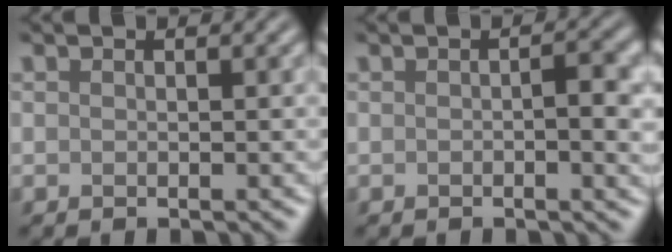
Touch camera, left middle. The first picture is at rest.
{"total": 2.6, "force": [-0.2, 0.6, 2.5], "torque": [-0.037, -0.001, -0.003]}